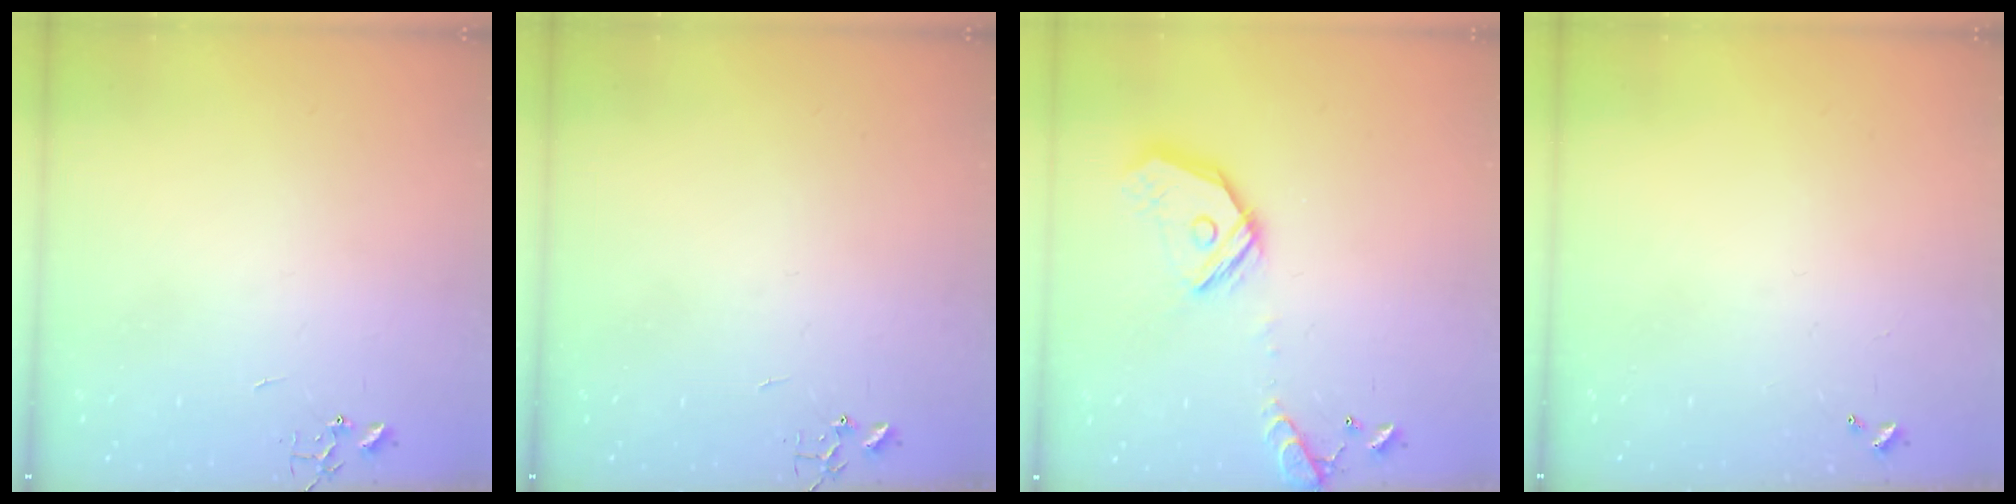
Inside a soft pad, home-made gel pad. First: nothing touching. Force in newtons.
{"total": 0.0}
{"total": 16.6, "press": 16.4, "slide": 2.8}
{"total": 0.0}